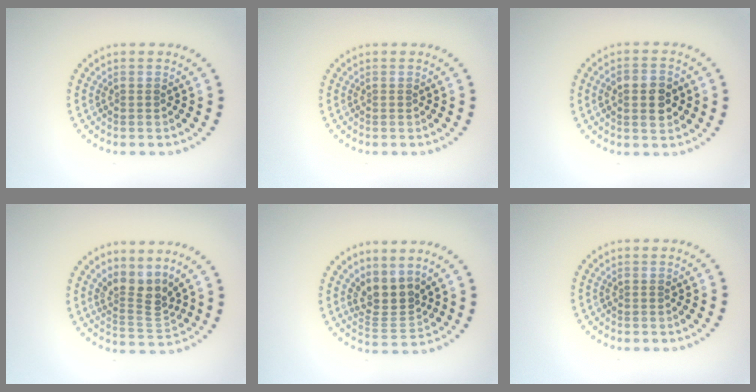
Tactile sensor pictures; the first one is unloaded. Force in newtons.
{"total": 0.0}
{"total": 3.9, "press": 3.8, "slide": 0.3}
{"total": 3.4, "press": 2.3, "slide": 2.4}
{"total": 3.2, "press": 2.5, "slide": 2.1}
{"total": 0.0}